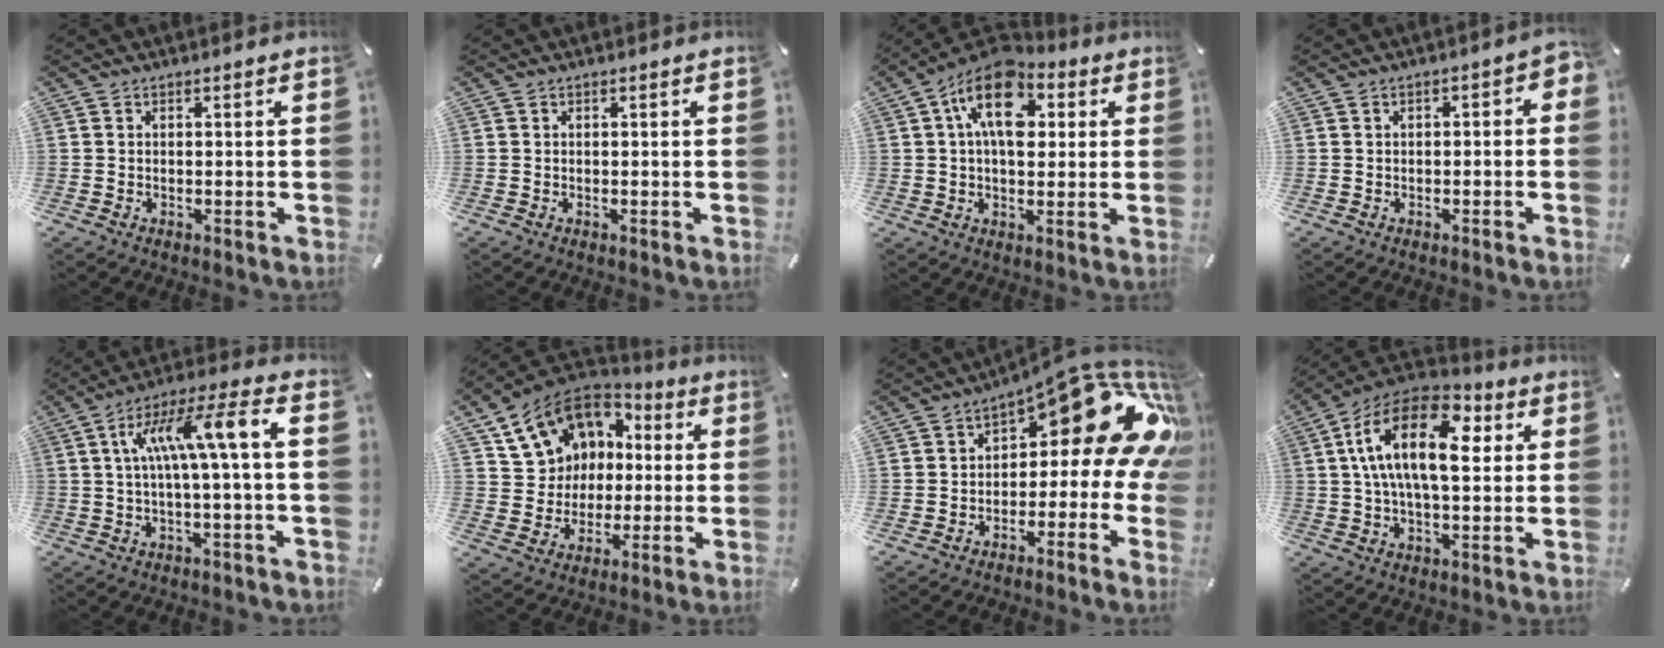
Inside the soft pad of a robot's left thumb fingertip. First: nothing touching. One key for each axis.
{"total": 0.0}
{"total": 14.1, "fx": 4.3, "fy": 8.7, "fz": 10.2, "tx": -0.167, "ty": -0.002, "tz": 0.075}
{"total": 3.0, "fx": -1.1, "fy": 1.7, "fz": 2.2, "tx": -0.029, "ty": 0.010, "tz": -0.023}
{"total": 13.7, "fx": 1.8, "fy": 2.5, "fz": 13.4, "tx": -0.256, "ty": 0.007, "tz": 0.027}
{"total": 13.5, "fx": 4.7, "fy": 12.1, "fz": 4.0, "tx": -0.083, "ty": -0.023, "tz": 0.098}
{"total": 17.8, "fx": 7.6, "fy": 7.4, "fz": 14.2, "tx": -0.186, "ty": -0.055, "tz": 0.124}
{"total": 19.7, "fx": 4.8, "fy": 10.6, "fz": 15.9, "tx": -0.305, "ty": -0.003, "tz": 0.072}